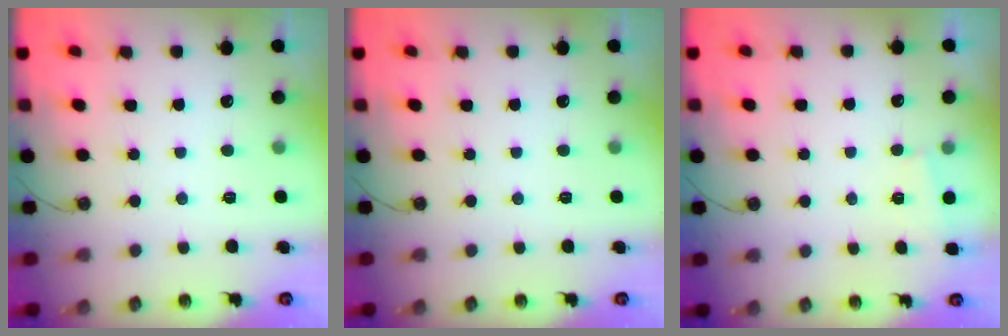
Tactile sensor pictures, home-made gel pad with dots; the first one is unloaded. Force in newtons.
{"total": 0.0}
{"total": 1.1, "press": 1.1, "slide": 0.1}